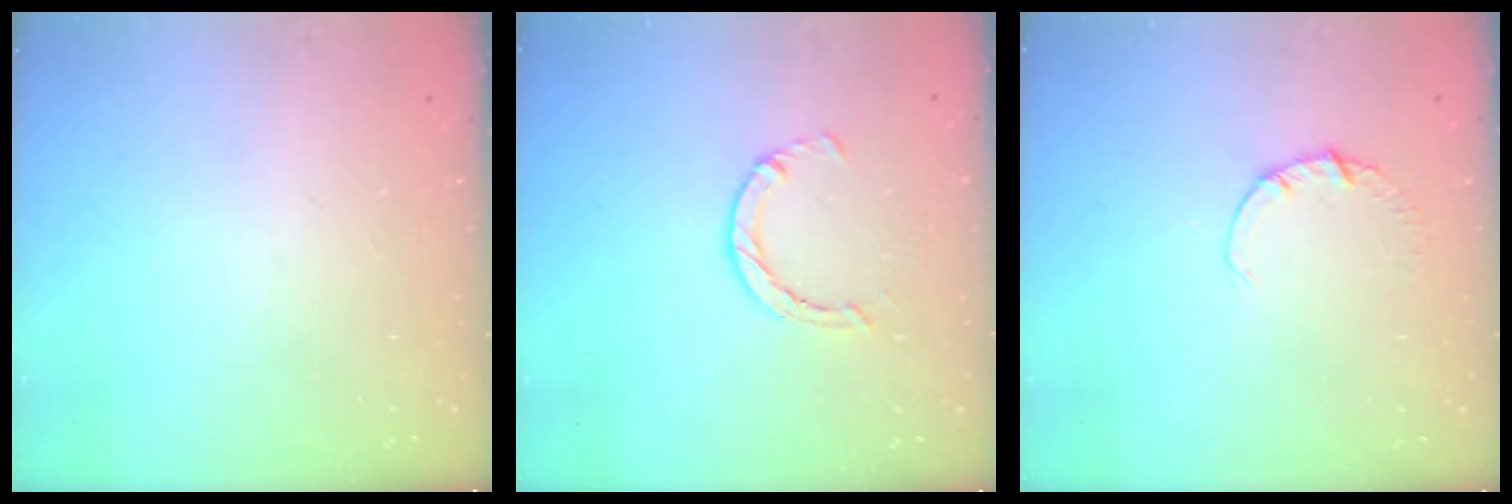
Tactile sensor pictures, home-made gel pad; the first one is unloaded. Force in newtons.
{"total": 2.5, "press": 2.4, "slide": 0.4}
{"total": 1.9, "press": 1.9, "slide": 0.3}